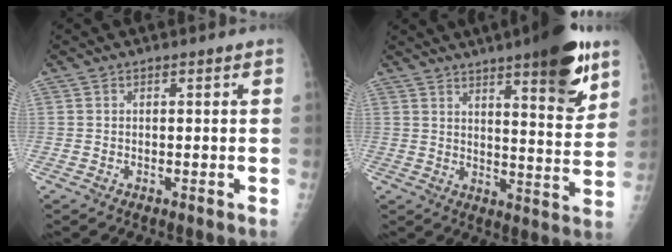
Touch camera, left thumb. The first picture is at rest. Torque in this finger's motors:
{"motor_torque": [2.07, 1.35, 1.37, -0.83, 0.32]}